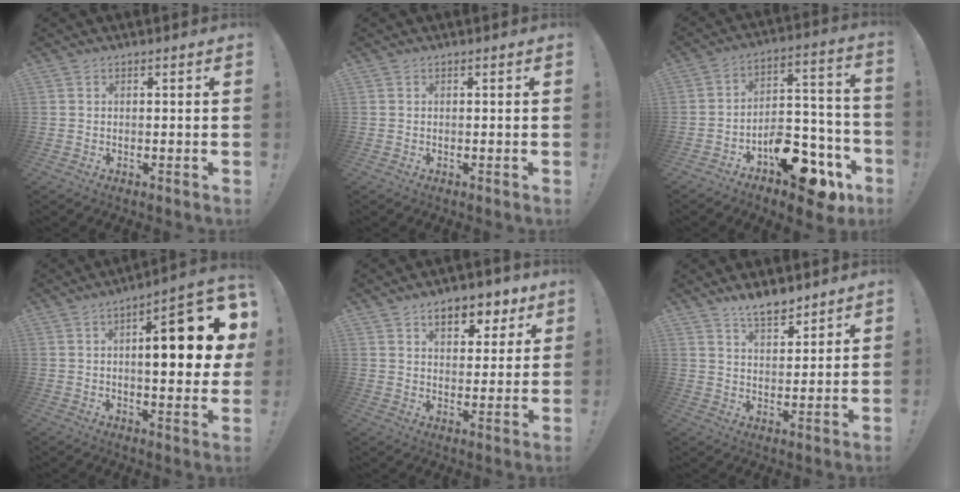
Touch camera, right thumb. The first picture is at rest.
{"total": 0.0}
{"total": 15.6, "force": [-10.0, 7.4, 9.4], "torque": [-0.099, 0.077, -0.160]}
{"total": 16.6, "force": [2.6, 4.7, 15.7], "torque": [-0.210, -0.008, 0.027]}
{"total": 9.0, "force": [5.4, 5.1, 5.2], "torque": [-0.064, -0.026, 0.094]}
{"total": 7.6, "force": [6.3, 2.9, 3.0], "torque": [-0.038, -0.041, 0.115]}